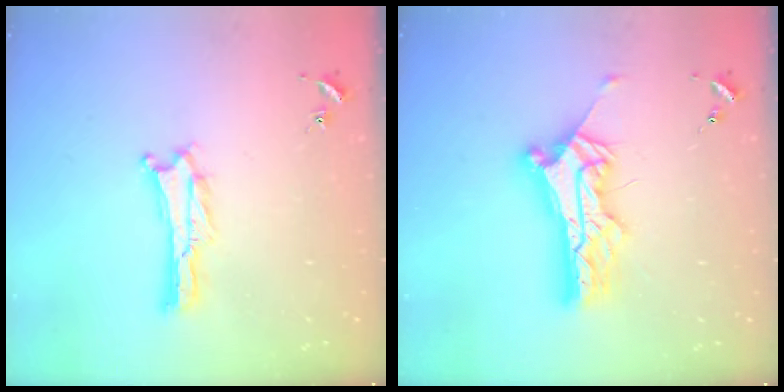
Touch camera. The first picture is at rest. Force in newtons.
{"total": 10.8, "press": 10.8, "slide": 0.9}